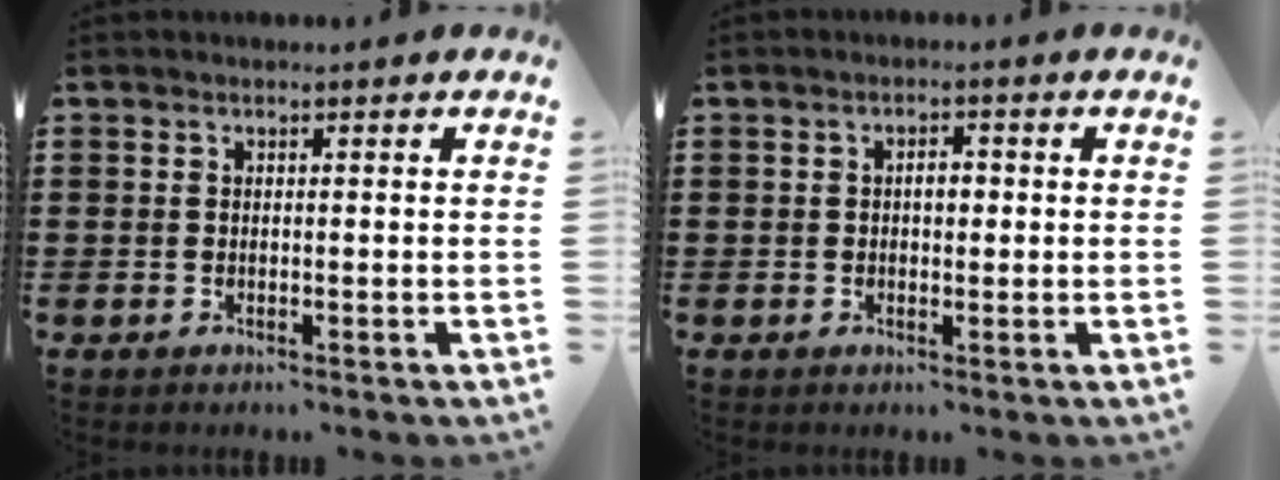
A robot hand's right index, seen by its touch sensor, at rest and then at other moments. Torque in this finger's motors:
{"motor_torque": [0.45, 0.35, 0.05, 0.04]}